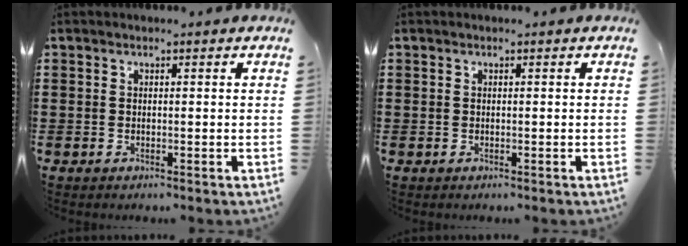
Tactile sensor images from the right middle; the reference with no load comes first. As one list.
[{"total": 0.0}]